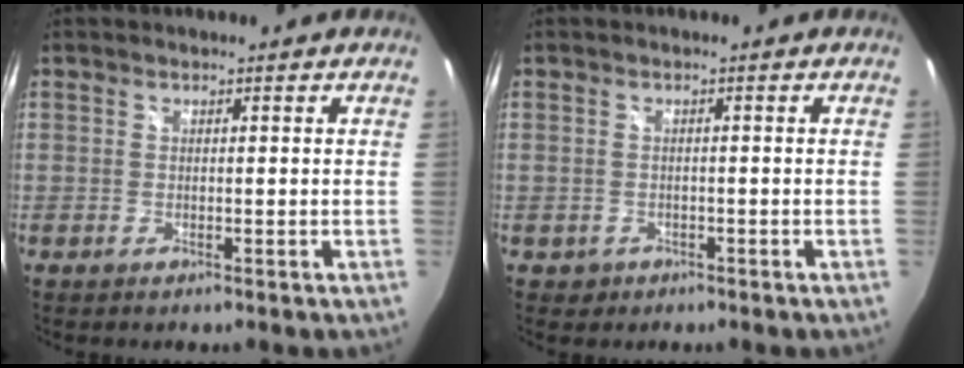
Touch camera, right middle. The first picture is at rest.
{"total": 1.9, "force": [-0.8, 1.7, 0.5], "torque": [-0.015, -0.002, -0.008]}